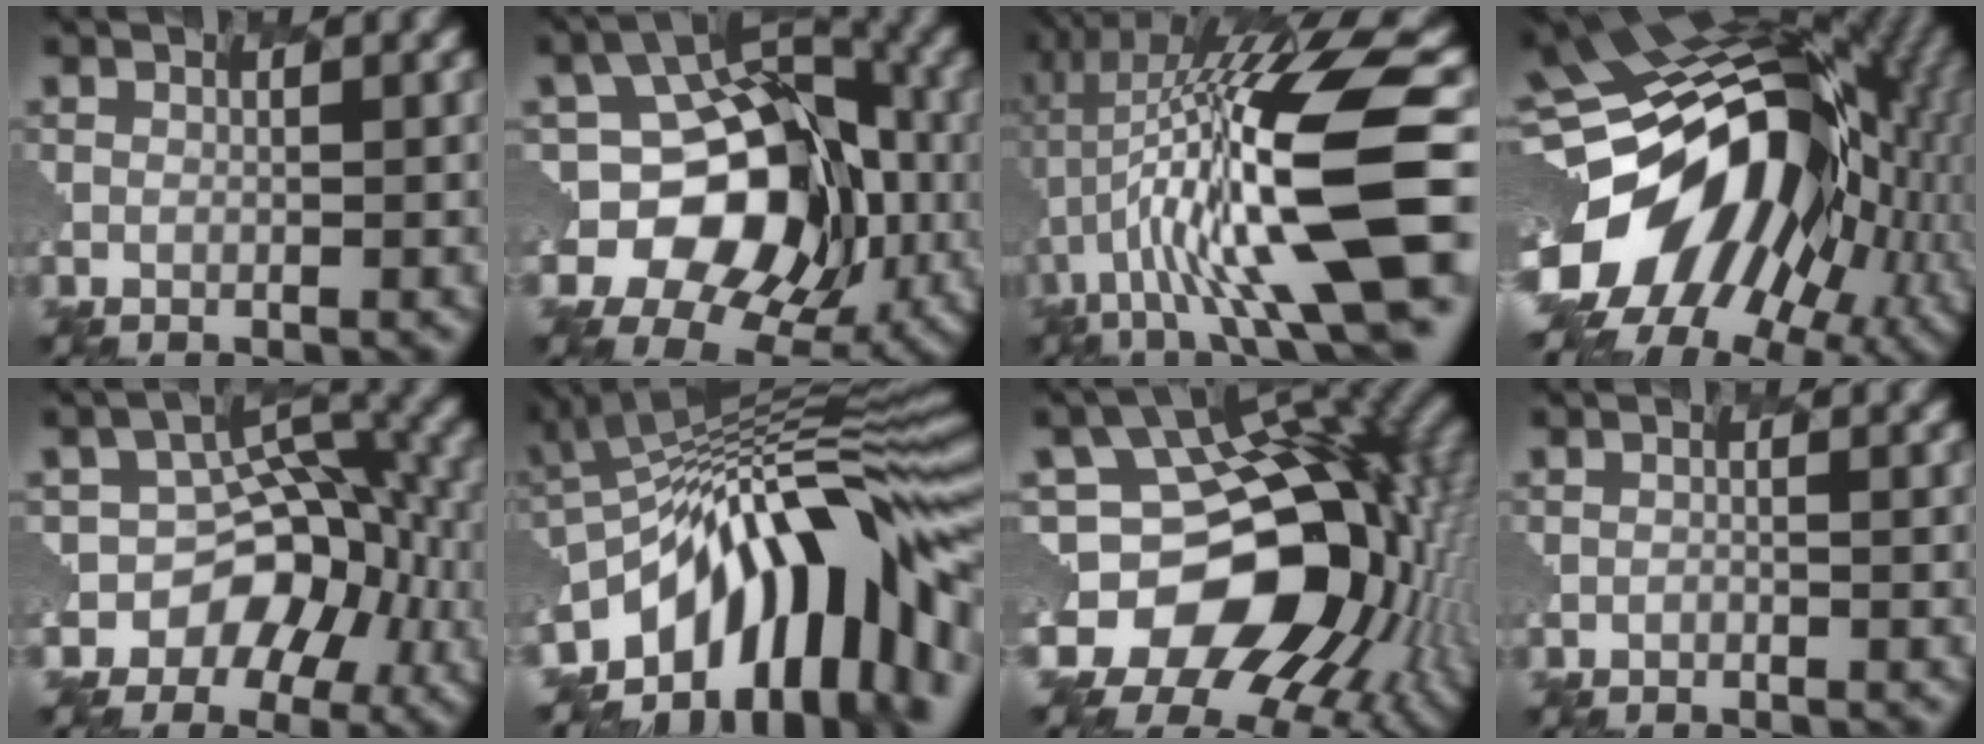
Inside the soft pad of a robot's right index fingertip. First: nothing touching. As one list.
[{"total": 12.3, "force": [-2.0, 9.2, 7.9], "torque": [-0.120, 0.014, -0.036]}, {"total": 13.2, "force": [0.2, 2.7, 12.9], "torque": [-0.261, 0.015, 0.018]}, {"total": 18.9, "force": [-4.0, 13.4, 12.6], "torque": [-0.238, -0.024, -0.070]}, {"total": 6.7, "force": [-3.1, 5.3, 2.8], "torque": [-0.038, -0.005, -0.048]}, {"total": 13.0, "force": [-6.5, 5.1, 10.1], "torque": [-0.138, 0.029, -0.121]}, {"total": 14.1, "force": [-2.2, 10.7, 9.0], "torque": [-0.156, -0.012, -0.028]}, {"total": 1.1, "force": [-1.0, -0.3, -0.4], "torque": [-0.007, 0.003, -0.014]}]